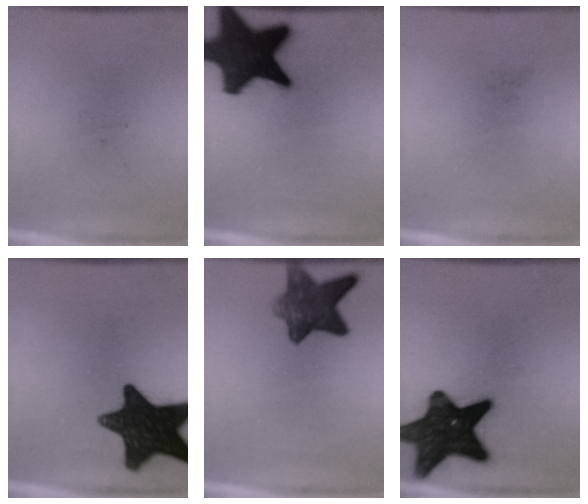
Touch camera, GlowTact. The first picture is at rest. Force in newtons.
{"total": 19.6}
{"total": 0.0}
{"total": 16.2}
{"total": 8.5}
{"total": 17.0}